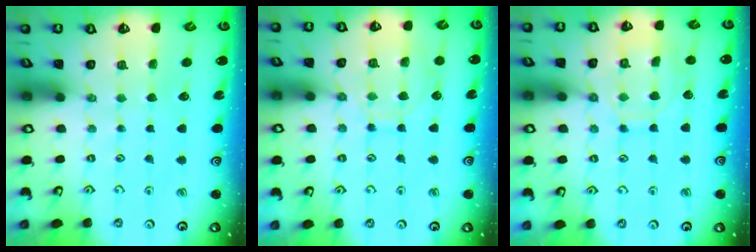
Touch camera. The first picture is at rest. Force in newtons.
{"total": 9.3, "press": 9.3, "slide": 0.8}
{"total": 11.7, "press": 11.7, "slide": 0.8}